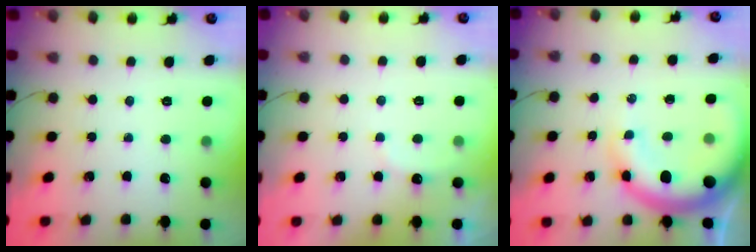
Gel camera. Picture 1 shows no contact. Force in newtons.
{"total": 5.3, "press": 5.2, "slide": 0.9}
{"total": 10.9, "press": 10.7, "slide": 2.4}